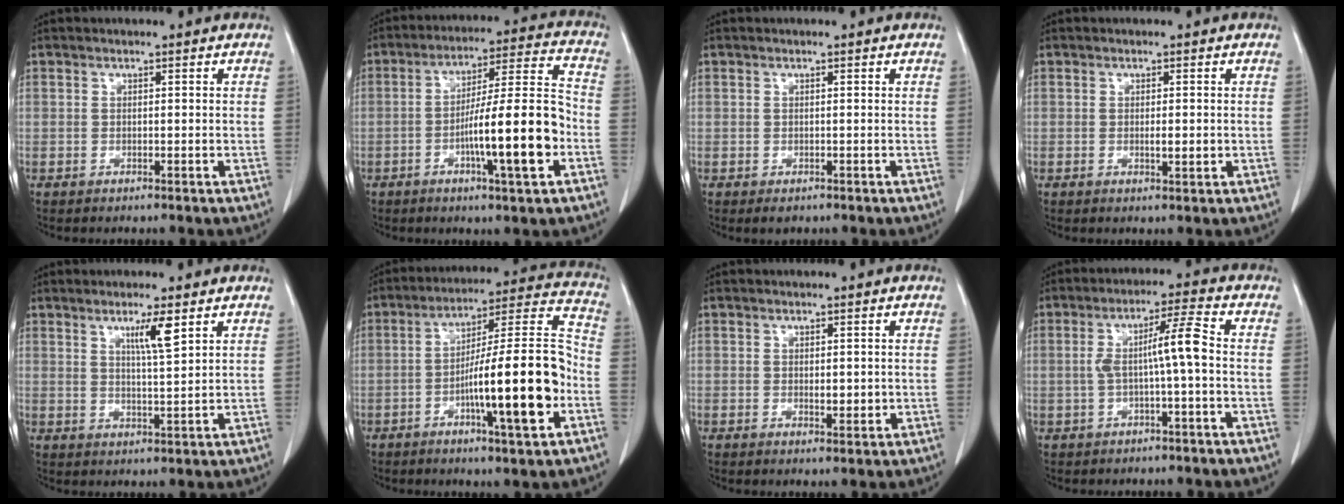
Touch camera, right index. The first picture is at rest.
{"total": 14.9, "force": [-4.5, 0.8, 14.2], "torque": [-0.230, 0.009, -0.071]}
{"total": 1.2, "force": [-0.6, 0.8, 0.5], "torque": [-0.006, 0.001, -0.003]}
{"total": 1.9, "force": [-0.1, 0.5, 1.9], "torque": [-0.030, -0.003, 0.000]}
{"total": 4.7, "force": [2.6, -0.1, 3.9], "torque": [-0.067, -0.007, 0.046]}
{"total": 17.8, "force": [-5.4, 1.2, 16.9], "torque": [-0.267, 0.011, -0.081]}
{"total": 2.3, "force": [0.0, 1.2, 1.9], "torque": [-0.028, -0.004, 0.005]}
{"total": 6.2, "force": [-0.4, 0.0, 6.2], "torque": [-0.112, 0.021, -0.005]}